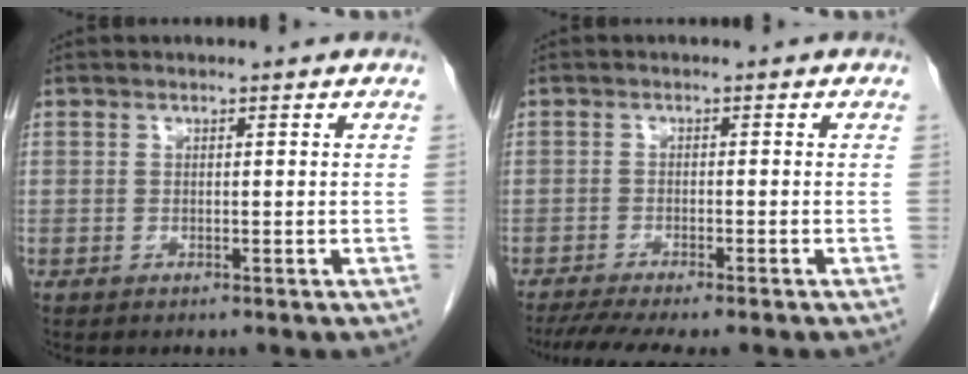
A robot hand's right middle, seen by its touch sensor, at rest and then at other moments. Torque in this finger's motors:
{"motor_torque": [0.91, -0.79, 0.12, 0.06]}